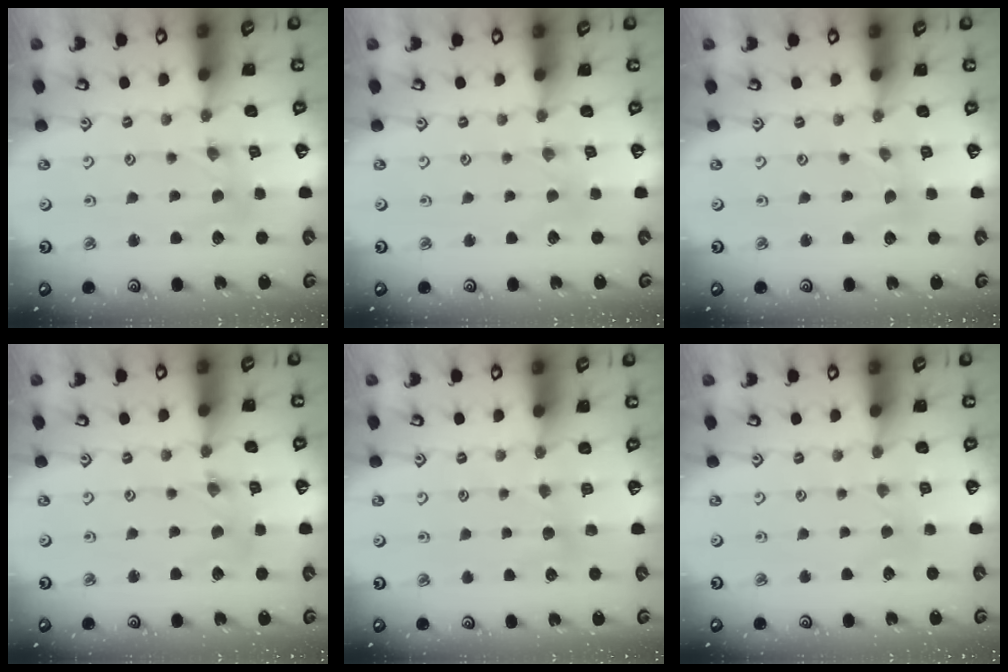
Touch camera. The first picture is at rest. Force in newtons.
{"total": 0.0}
{"total": 0.0}
{"total": 1.8, "press": 1.8, "slide": 0.2}
{"total": 3.3, "press": 3.3, "slide": 0.4}
{"total": 1.2, "press": 1.1, "slide": 0.3}